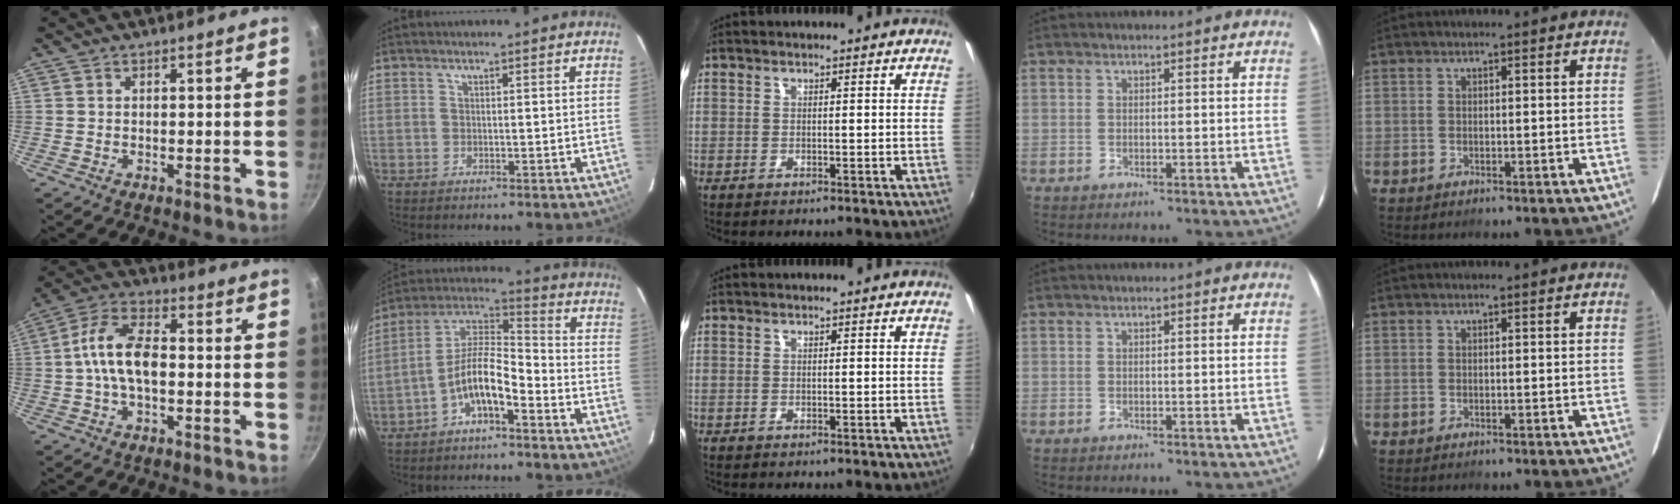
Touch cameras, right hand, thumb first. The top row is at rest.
{"thumb": {"total": 10.5, "force": [-0.7, 5.7, 8.8], "torque": [-0.158, 0.035, -0.026]}, "index": {"total": 9.6, "force": [-5.1, 3.2, 7.5], "torque": [-0.163, 0.016, -0.095]}}